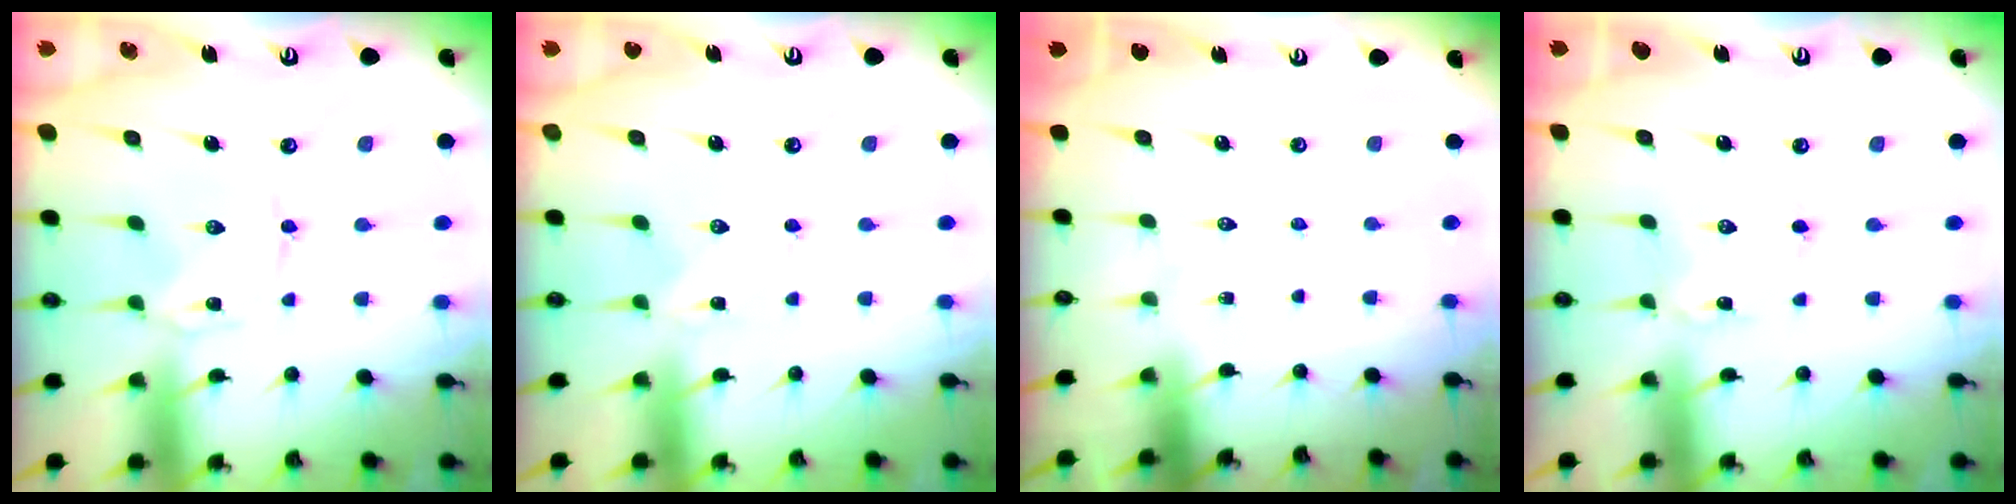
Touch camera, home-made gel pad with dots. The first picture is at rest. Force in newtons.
{"total": 0.0}
{"total": 0.0}
{"total": 1.6, "press": 1.6, "slide": 0.2}